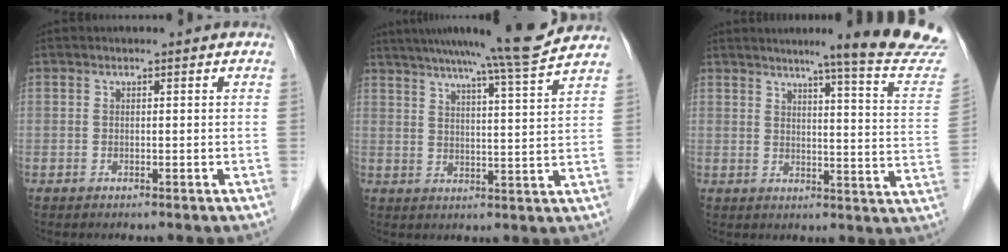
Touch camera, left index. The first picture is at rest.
{"total": 13.2, "force": [11.6, -1.6, 6.1], "torque": [-0.103, -0.009, 0.157]}
{"total": 16.6, "force": [15.0, -1.8, 6.9], "torque": [-0.084, -0.100, 0.162]}